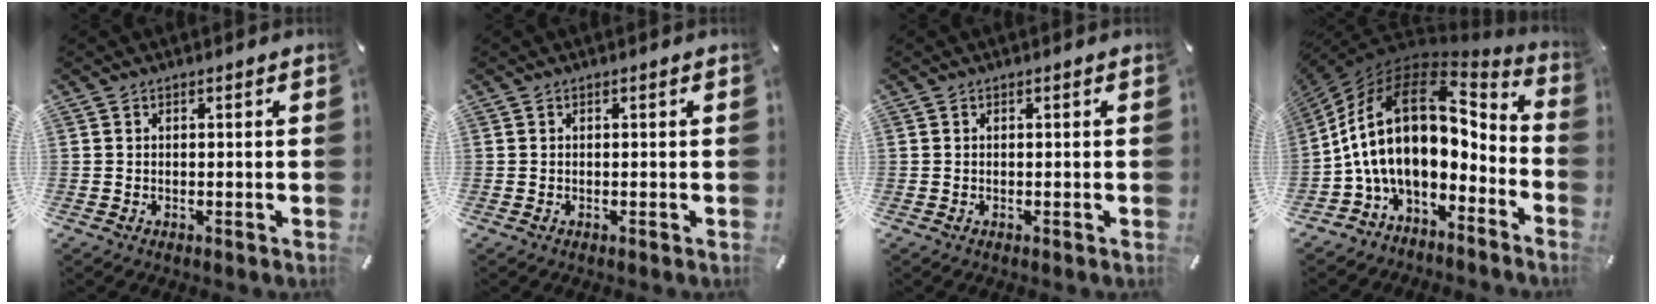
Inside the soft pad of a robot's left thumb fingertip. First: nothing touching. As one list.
[{"total": 0.0}, {"total": 0.0}, {"total": 23.2, "force": [0.3, 13.9, 18.5], "torque": [-0.375, -0.013, 0.006]}]